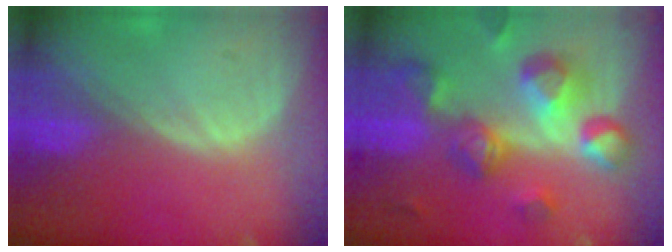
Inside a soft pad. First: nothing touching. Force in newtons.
{"total": 11.1, "press": 10.0, "slide": 4.9}